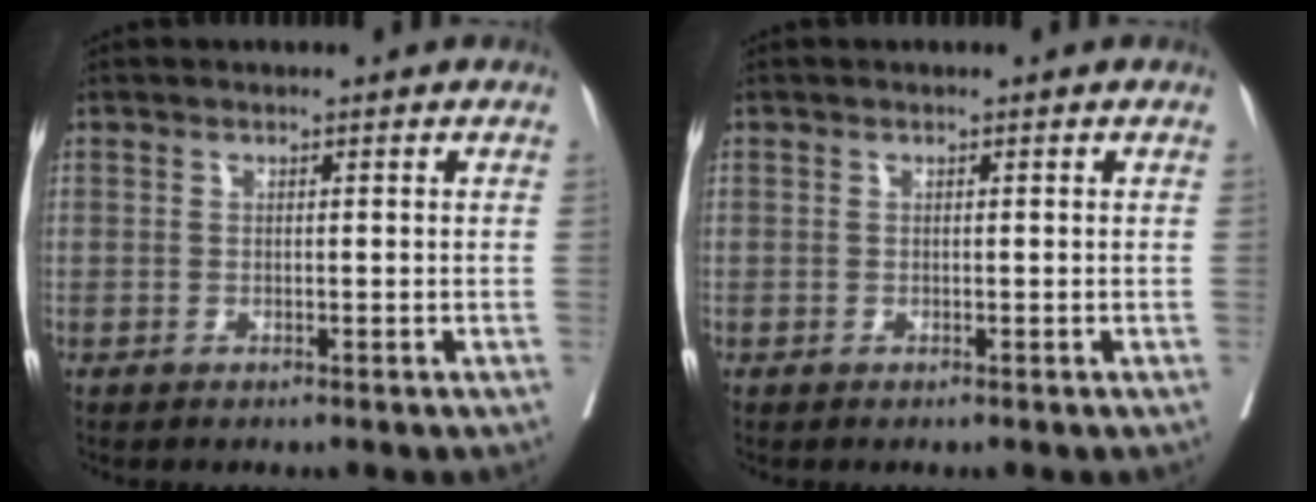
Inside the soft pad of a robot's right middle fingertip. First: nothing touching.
{"total": 0.0}